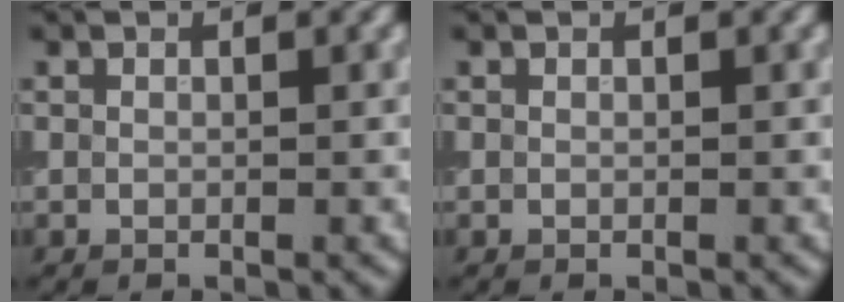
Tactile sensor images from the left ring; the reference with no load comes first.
{"total": 0.0}